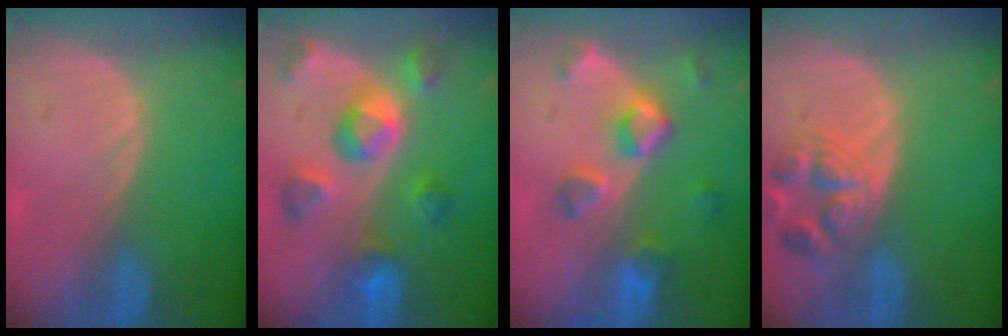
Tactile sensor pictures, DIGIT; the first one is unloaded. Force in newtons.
{"total": 9.8, "press": 8.8, "slide": 4.4}
{"total": 7.7, "press": 7.0, "slide": 3.2}
{"total": 6.9, "press": 6.3, "slide": 2.8}